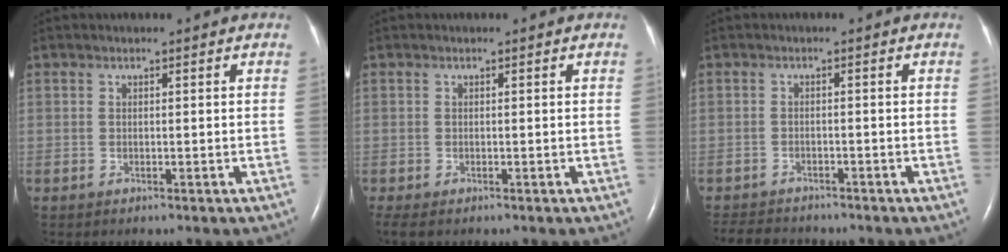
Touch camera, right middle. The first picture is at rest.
{"total": 2.0, "force": [-1.5, 0.7, 1.1], "torque": [-0.019, -0.007, -0.021]}
{"total": 6.1, "force": [-5.7, 1.7, 1.6], "torque": [-0.027, -0.009, -0.084]}